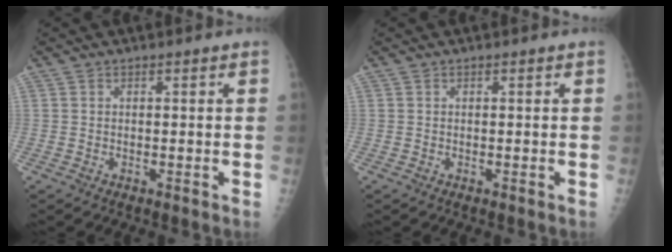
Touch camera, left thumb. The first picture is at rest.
{"total": 0.0}